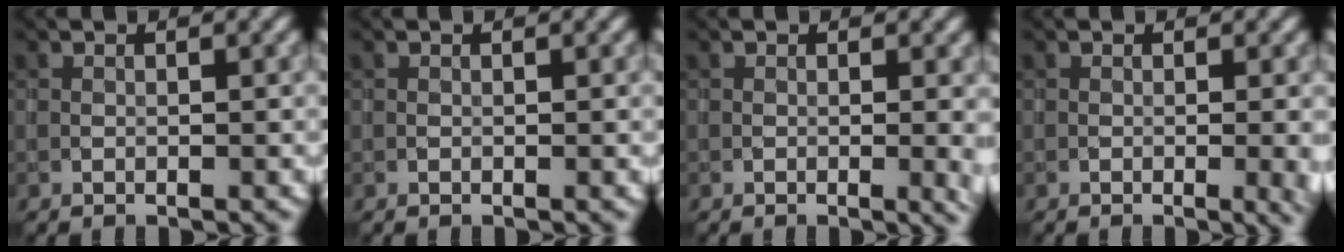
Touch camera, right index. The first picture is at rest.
{"total": 0.0}
{"total": 2.7, "force": [-0.4, 1.0, 2.5], "torque": [-0.034, -0.010, 0.001]}
{"total": 2.8, "force": [-0.7, 0.8, 2.5], "torque": [-0.037, -0.008, -0.003]}